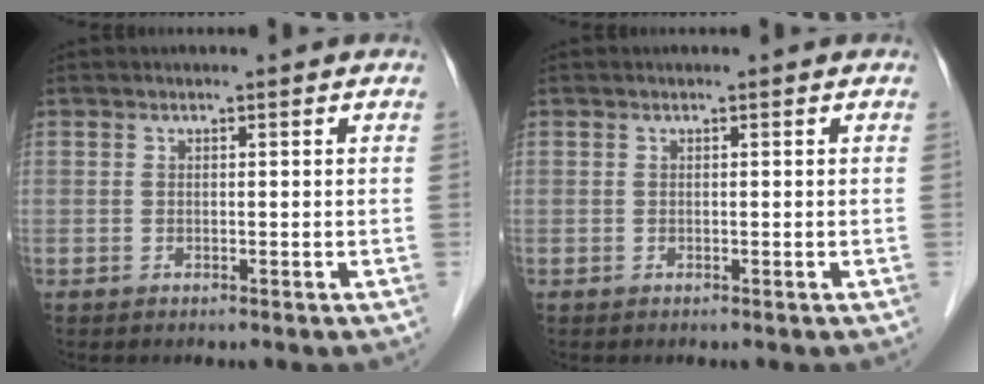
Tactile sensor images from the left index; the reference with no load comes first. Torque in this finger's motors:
{"motor_torque": [0.01, -0.01, 0.01, 0.00]}